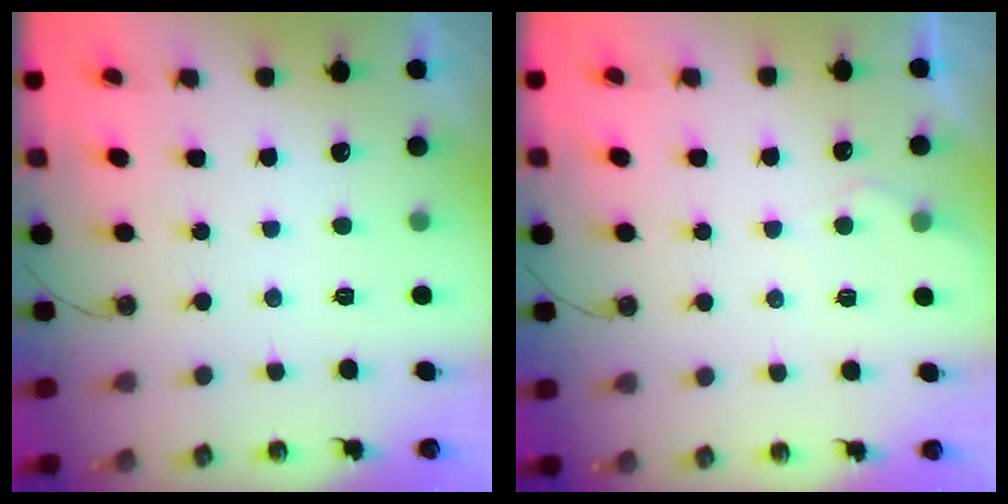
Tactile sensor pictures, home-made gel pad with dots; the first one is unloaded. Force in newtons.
{"total": 4.4, "press": 4.4, "slide": 0.6}